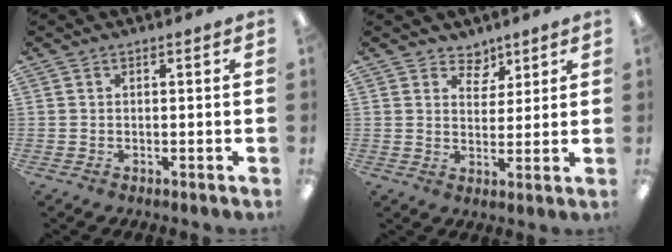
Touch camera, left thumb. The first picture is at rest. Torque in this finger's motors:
{"motor_torque": [-0.09, 0.06, -0.09, -0.24, 0.00]}